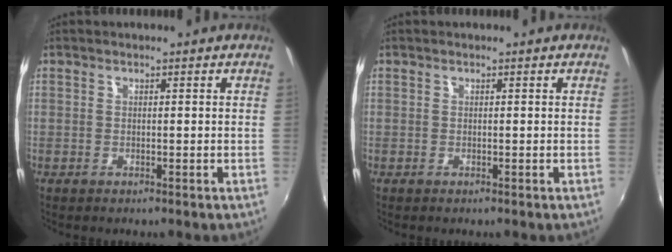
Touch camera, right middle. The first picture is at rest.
{"total": 0.0}